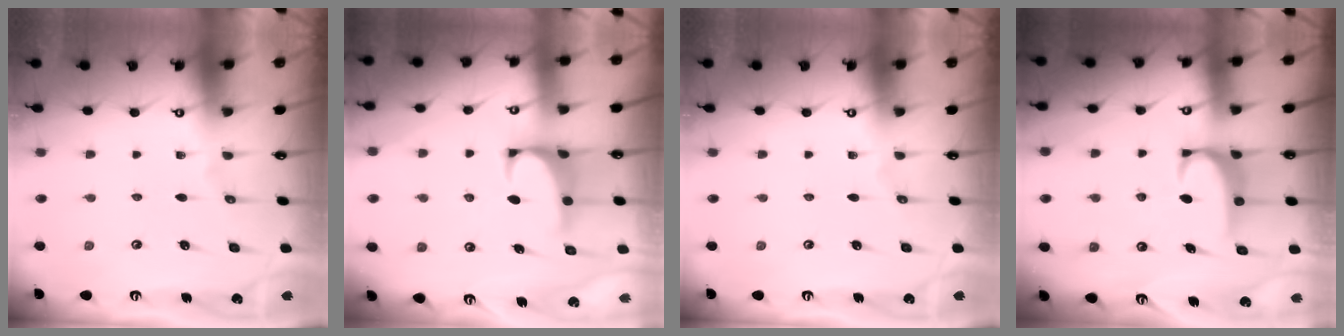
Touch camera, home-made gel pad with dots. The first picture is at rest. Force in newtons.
{"total": 1.6, "press": 1.4, "slide": 0.7}
{"total": 0.0}
{"total": 3.0, "press": 2.9, "slide": 0.6}